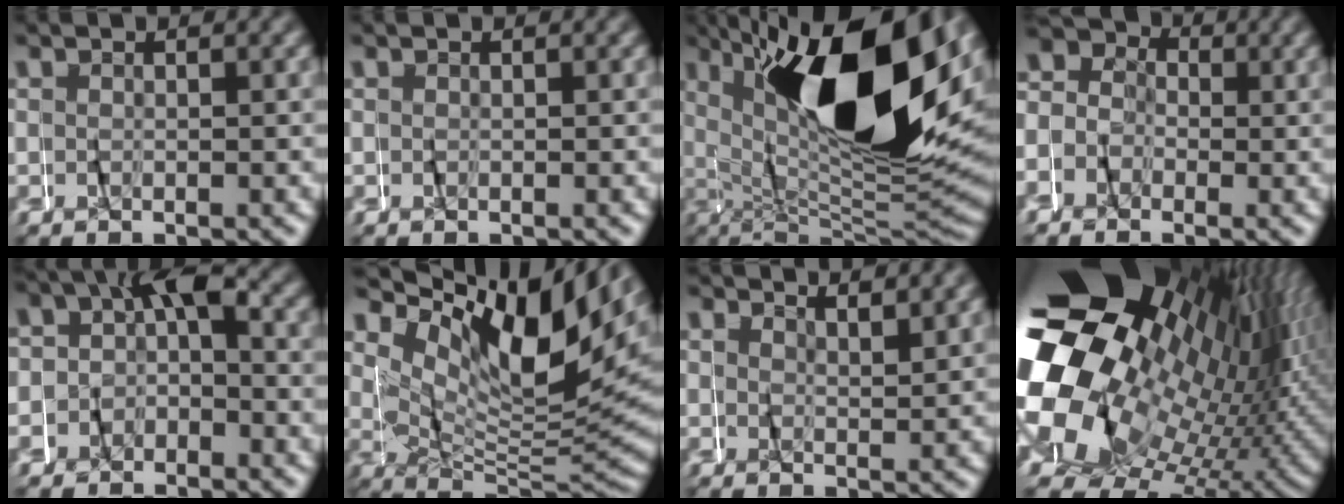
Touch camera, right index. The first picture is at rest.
{"total": 0.0}
{"total": 21.0, "force": [4.5, 8.6, 18.7], "torque": [-0.292, 0.045, 0.052]}
{"total": 7.7, "force": [1.8, 7.0, 2.7], "torque": [-0.033, 0.034, -0.015]}
{"total": 2.8, "force": [-1.0, 2.1, 1.5], "torque": [-0.026, 0.011, -0.031]}
{"total": 13.5, "force": [4.1, 6.1, 11.4], "torque": [-0.150, 0.039, 0.047]}
{"total": 1.4, "force": [0.9, -1.1, -0.2], "torque": [0.002, -0.001, 0.014]}
{"total": 31.3, "force": [2.3, 21.4, 22.8], "torque": [-0.318, -0.008, 0.012]}